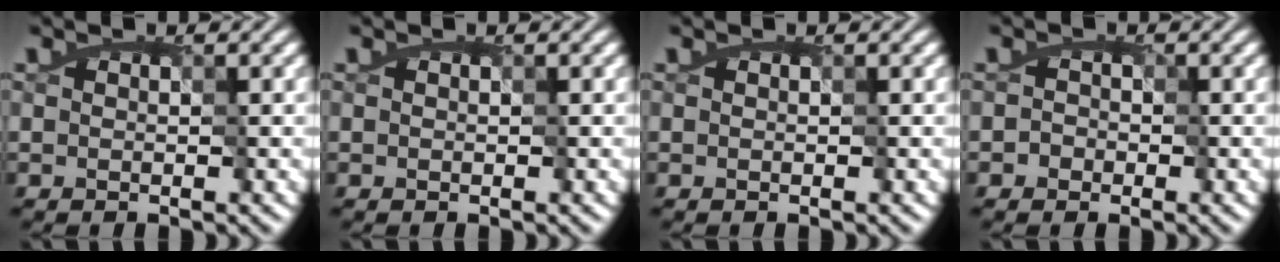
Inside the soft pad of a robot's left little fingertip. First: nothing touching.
{"total": 0.0}
{"total": 0.0}
{"total": 1.7, "force": [-0.9, 1.4, 0.2], "torque": [0.003, 0.005, -0.017]}